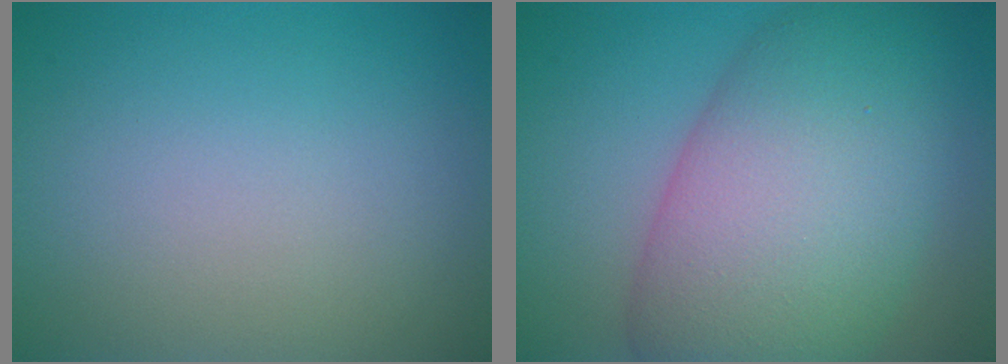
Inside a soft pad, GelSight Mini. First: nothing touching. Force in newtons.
{"total": 12.6, "press": 12.6, "slide": 0.5}